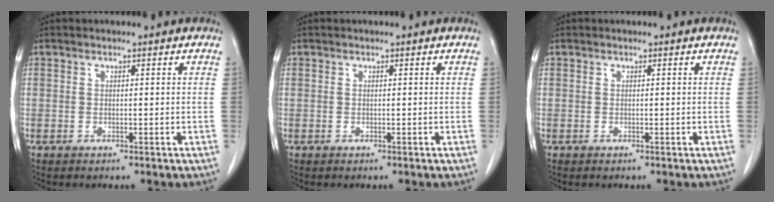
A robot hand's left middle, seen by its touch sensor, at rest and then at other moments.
{"total": 0.0}
{"total": 0.0}